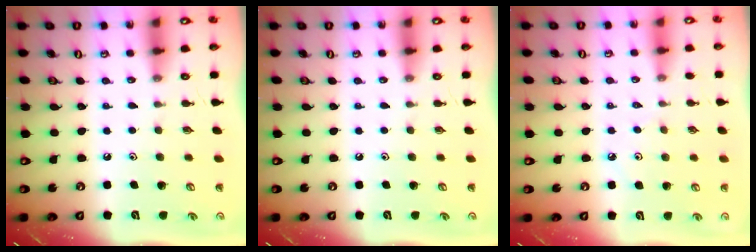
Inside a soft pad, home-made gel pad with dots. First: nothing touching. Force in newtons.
{"total": 0.0}
{"total": 3.9, "press": 3.8, "slide": 0.7}